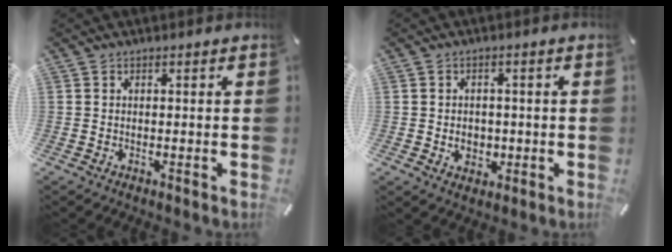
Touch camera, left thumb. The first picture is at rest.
{"total": 4.2, "force": [-0.6, 3.6, 2.1], "torque": [-0.024, -0.001, -0.013]}